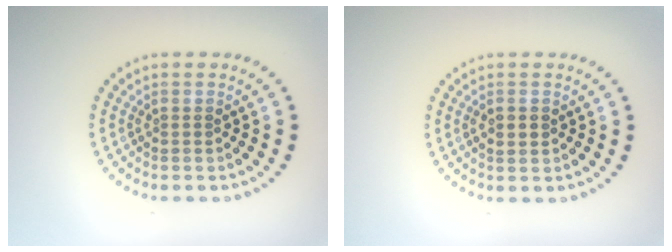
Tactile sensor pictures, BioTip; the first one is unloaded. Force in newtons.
{"total": 2.0, "press": 2.0, "slide": 0.2}